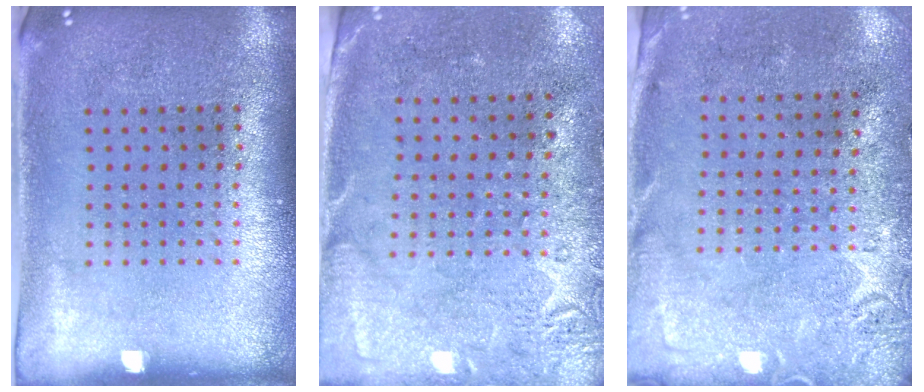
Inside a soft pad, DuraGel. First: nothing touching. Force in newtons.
{"total": 2.7, "press": 2.2, "slide": 1.5}
{"total": 2.7, "press": 2.2, "slide": 1.6}